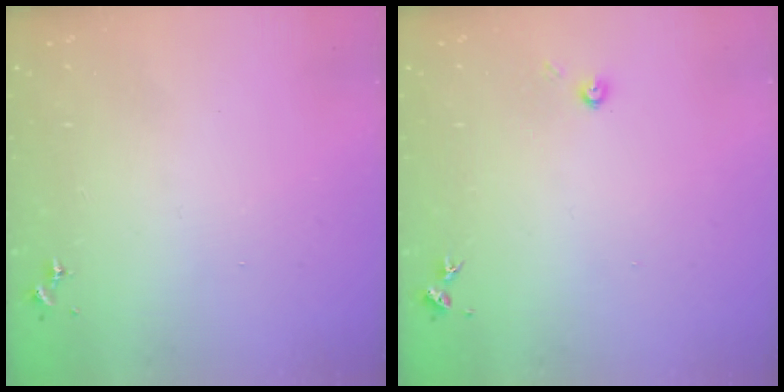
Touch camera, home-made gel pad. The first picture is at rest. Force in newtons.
{"total": 4.3, "press": 4.2, "slide": 0.6}